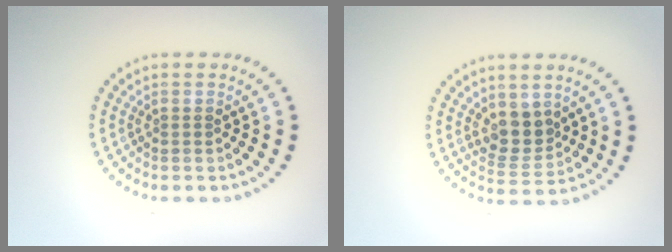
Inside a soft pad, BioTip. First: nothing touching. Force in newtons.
{"total": 2.8, "press": 2.6, "slide": 1.2}